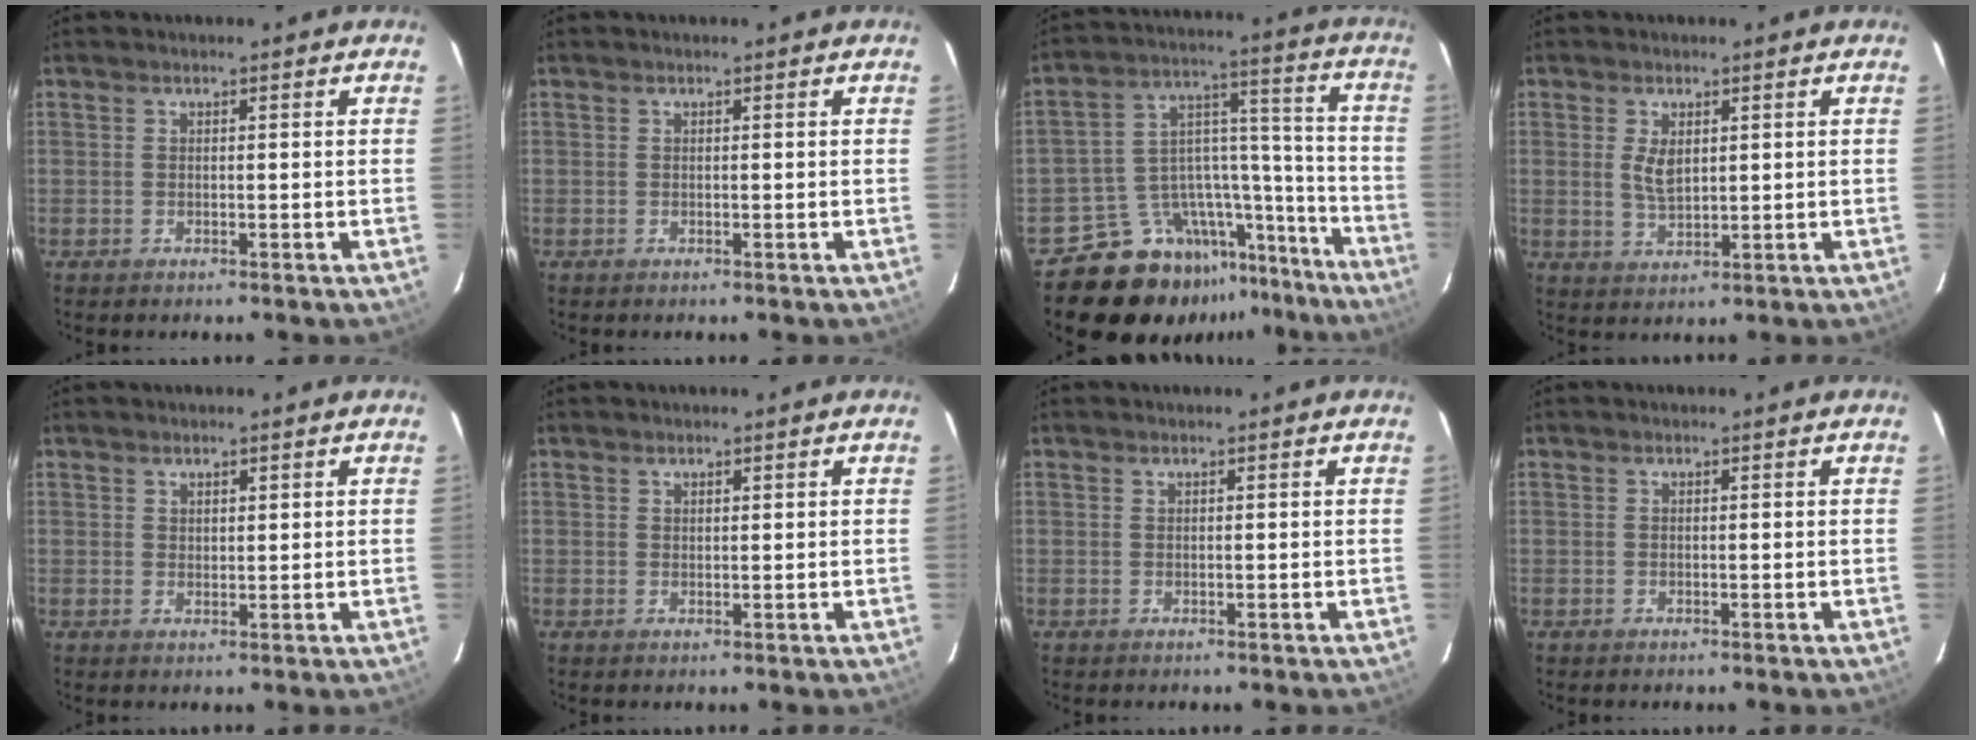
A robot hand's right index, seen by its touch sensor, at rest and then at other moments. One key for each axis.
{"total": 0.0}
{"total": 19.1, "fx": -16.6, "fy": 8.6, "fz": 4.1, "tx": -0.061, "ty": 0.074, "tz": -0.246}
{"total": 4.1, "fx": 1.0, "fy": 2.2, "fz": 3.3, "tx": -0.063, "ty": -0.003, "tz": 0.024}
{"total": 1.4, "fx": 1.1, "fy": 0.8, "fz": 0.4, "tx": -0.003, "ty": 0.002, "tz": 0.019}
{"total": 0.8, "fx": 0.7, "fy": 0.3, "fz": 0.2, "tx": -0.004, "ty": 0.001, "tz": 0.013}
{"total": 0.0}
{"total": 0.0}